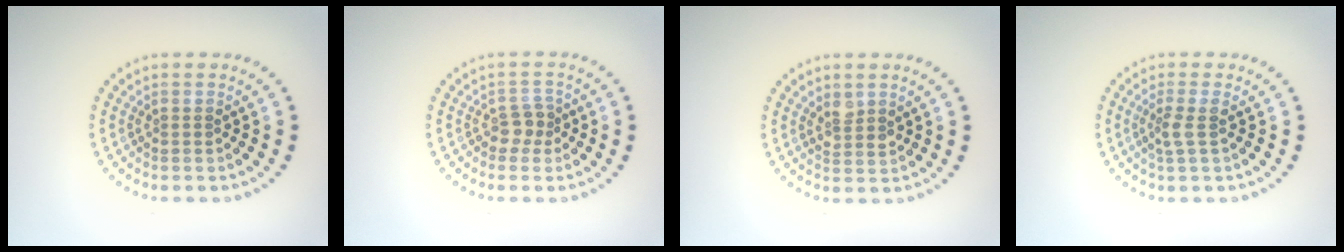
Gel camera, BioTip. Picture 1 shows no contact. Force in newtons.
{"total": 1.8, "press": 1.5, "slide": 1.1}
{"total": 1.7, "press": 1.5, "slide": 0.8}
{"total": 1.8, "press": 1.4, "slide": 1.1}